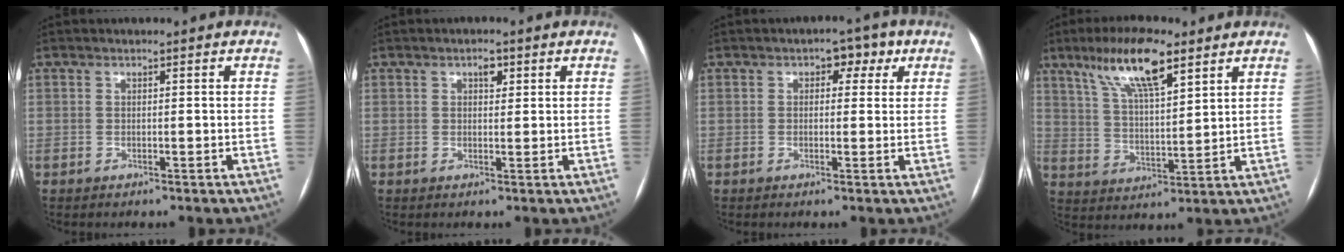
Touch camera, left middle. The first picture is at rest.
{"total": 1.9, "force": [0.9, 1.0, 1.3], "torque": [-0.021, 0.005, 0.015]}
{"total": 3.7, "force": [1.5, 2.3, 2.5], "torque": [-0.024, 0.020, 0.016]}
{"total": 11.6, "force": [7.4, 2.4, 8.7], "torque": [-0.167, 0.013, 0.135]}